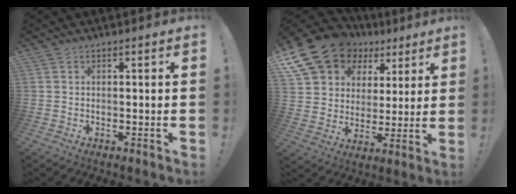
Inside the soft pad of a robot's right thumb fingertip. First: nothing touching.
{"total": 16.0, "force": [10.1, 10.9, 5.8], "torque": [-0.106, -0.062, 0.204]}